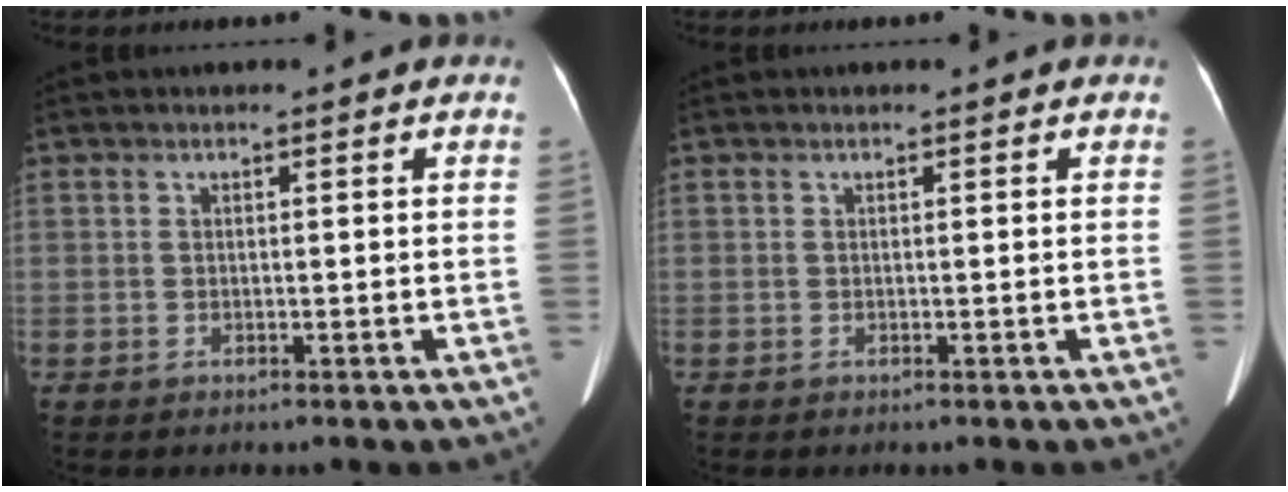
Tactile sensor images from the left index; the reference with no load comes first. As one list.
[{"total": 0.0}]